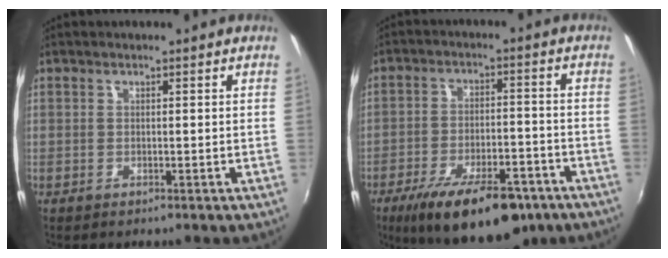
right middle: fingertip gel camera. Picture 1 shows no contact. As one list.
[{"total": 18.7, "force": [-12.4, 6.8, 12.2], "torque": [-0.213, -0.028, -0.180]}]